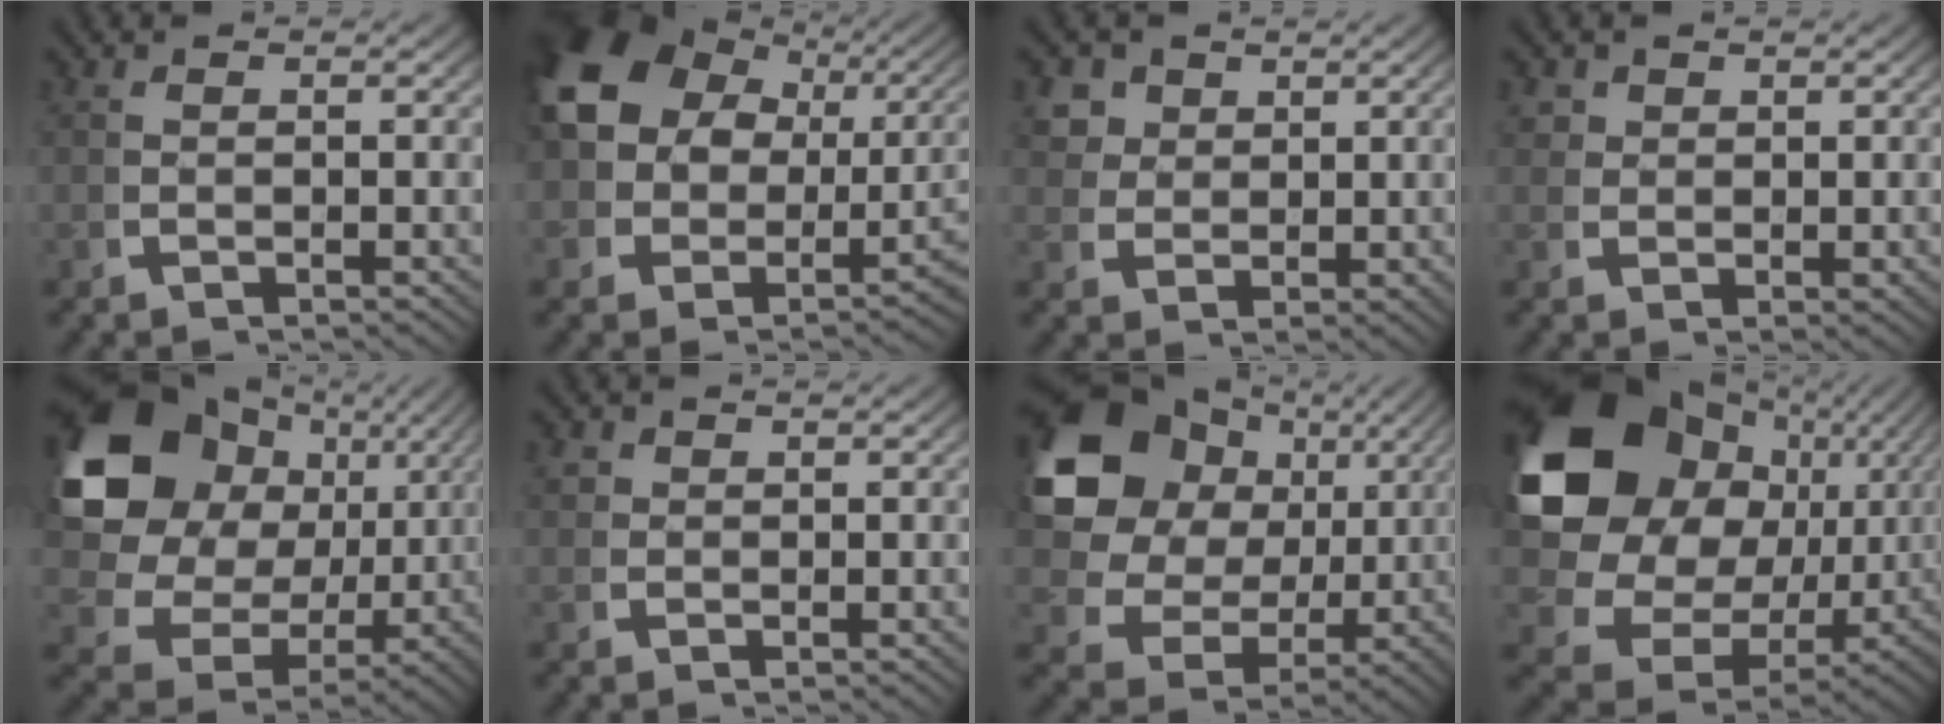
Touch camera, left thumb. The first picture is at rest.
{"total": 10.7, "force": [0.5, 8.6, 6.3], "torque": [-0.149, -0.025, 0.021]}
{"total": 4.8, "force": [2.1, 3.7, 2.2], "torque": [-0.035, -0.006, 0.041]}
{"total": 2.1, "force": [1.0, 1.6, 0.9], "torque": [-0.010, -0.008, 0.024]}
{"total": 17.4, "force": [1.7, 13.2, 11.2], "torque": [-0.253, -0.036, 0.047]}
{"total": 1.5, "force": [0.7, 1.3, 0.5], "torque": [-0.007, -0.005, 0.016]}
{"total": 14.3, "force": [2.3, 10.8, 9.0], "torque": [-0.209, -0.030, 0.054]}
{"total": 22.8, "force": [0.9, 17.1, 15.1], "torque": [-0.322, -0.048, 0.037]}